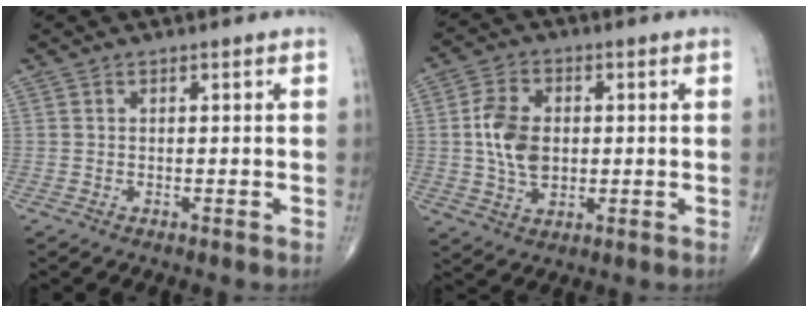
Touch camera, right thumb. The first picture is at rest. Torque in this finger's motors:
{"motor_torque": [1.48, 1.43, 0.93, 0.06, 0.06]}